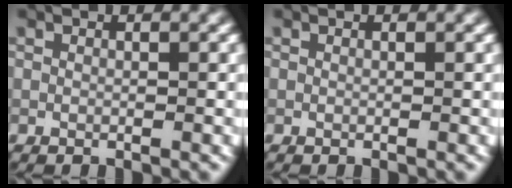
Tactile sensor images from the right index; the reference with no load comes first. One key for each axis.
{"total": 0.0}